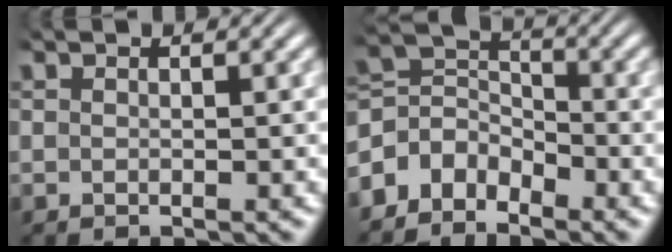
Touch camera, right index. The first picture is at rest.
{"total": 6.9, "force": [-0.8, 5.9, 3.4], "torque": [-0.084, -0.022, -0.017]}